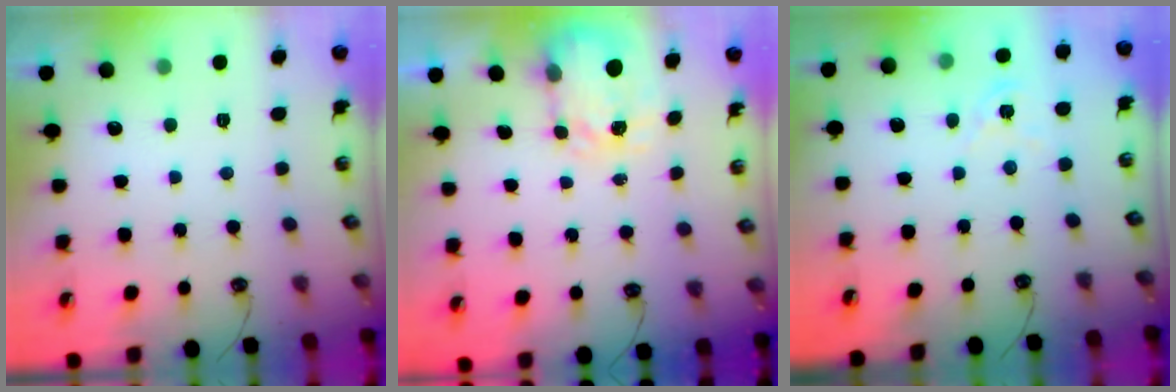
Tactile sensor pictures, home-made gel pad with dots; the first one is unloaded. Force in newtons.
{"total": 3.9, "press": 3.8, "slide": 0.6}
{"total": 3.4, "press": 3.4, "slide": 0.1}